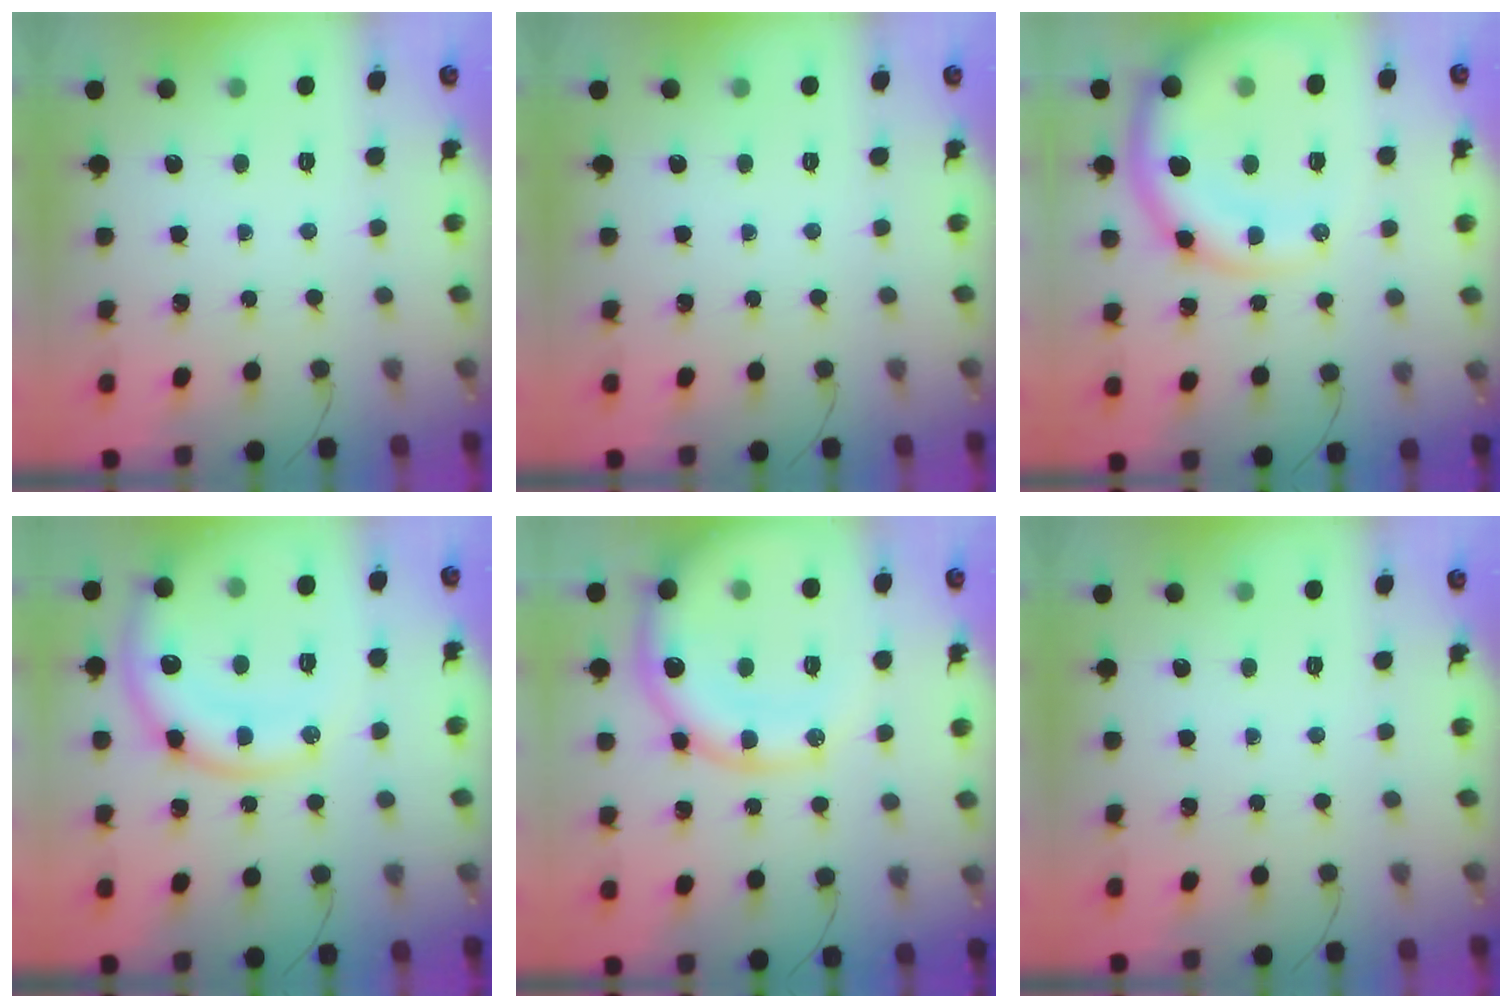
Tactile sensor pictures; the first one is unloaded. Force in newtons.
{"total": 0.0}
{"total": 13.9, "press": 13.3, "slide": 3.9}
{"total": 17.6, "press": 17.4, "slide": 2.3}
{"total": 20.3, "press": 20.0, "slide": 3.6}
{"total": 0.0}